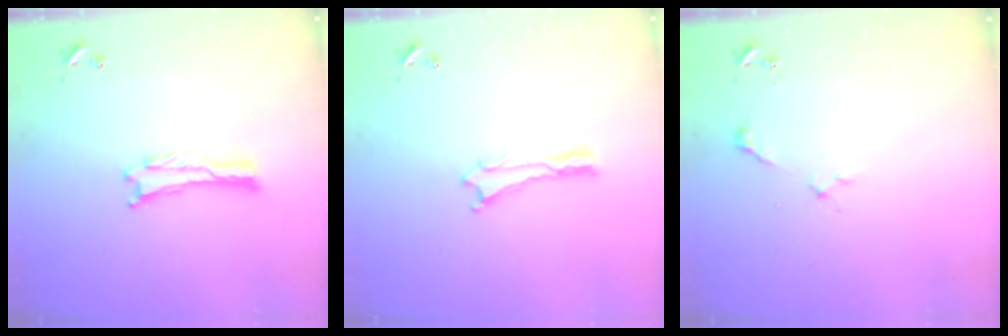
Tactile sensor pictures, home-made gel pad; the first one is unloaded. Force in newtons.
{"total": 0.0}
{"total": 2.3, "press": 2.3, "slide": 0.1}